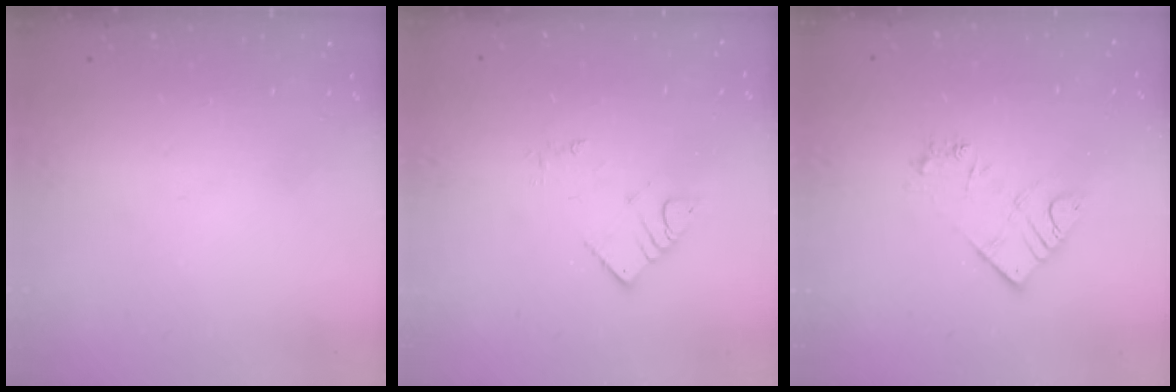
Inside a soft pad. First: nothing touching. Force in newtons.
{"total": 3.9, "press": 3.9, "slide": 0.2}
{"total": 8.7, "press": 8.7, "slide": 0.8}